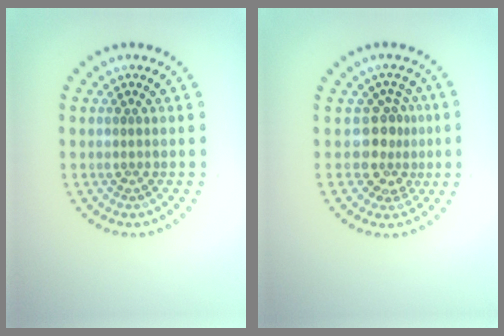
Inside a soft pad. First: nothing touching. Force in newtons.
{"total": 3.0, "press": 2.3, "slide": 2.0}